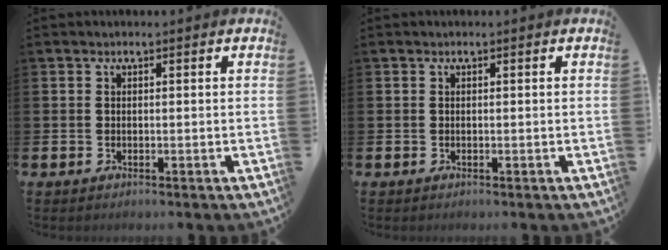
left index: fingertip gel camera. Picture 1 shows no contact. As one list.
[{"total": 0.0}]